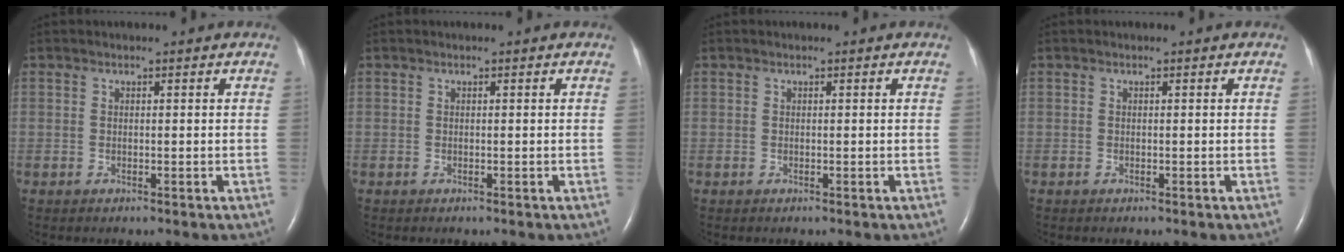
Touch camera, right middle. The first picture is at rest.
{"total": 0.0}
{"total": 0.0}
{"total": 0.0}